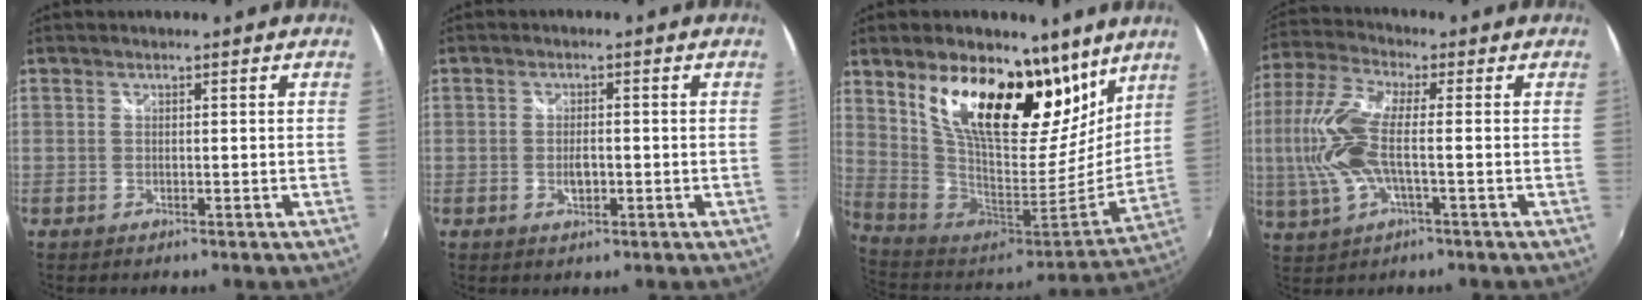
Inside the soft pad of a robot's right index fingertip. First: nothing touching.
{"total": 2.6, "force": [-0.7, 1.3, 2.1], "torque": [-0.036, -0.002, -0.011]}
{"total": 25.9, "force": [13.7, 12.1, 18.3], "torque": [-0.325, 0.005, 0.247]}
{"total": 12.6, "force": [-1.2, 4.0, 11.9], "torque": [-0.258, 0.000, -0.023]}